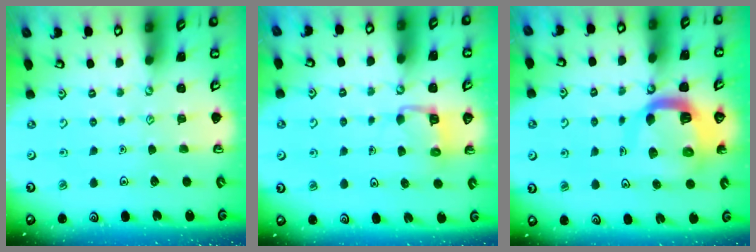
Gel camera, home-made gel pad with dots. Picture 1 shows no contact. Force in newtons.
{"total": 3.9, "press": 3.9, "slide": 0.2}
{"total": 12.5, "press": 12.4, "slide": 1.5}